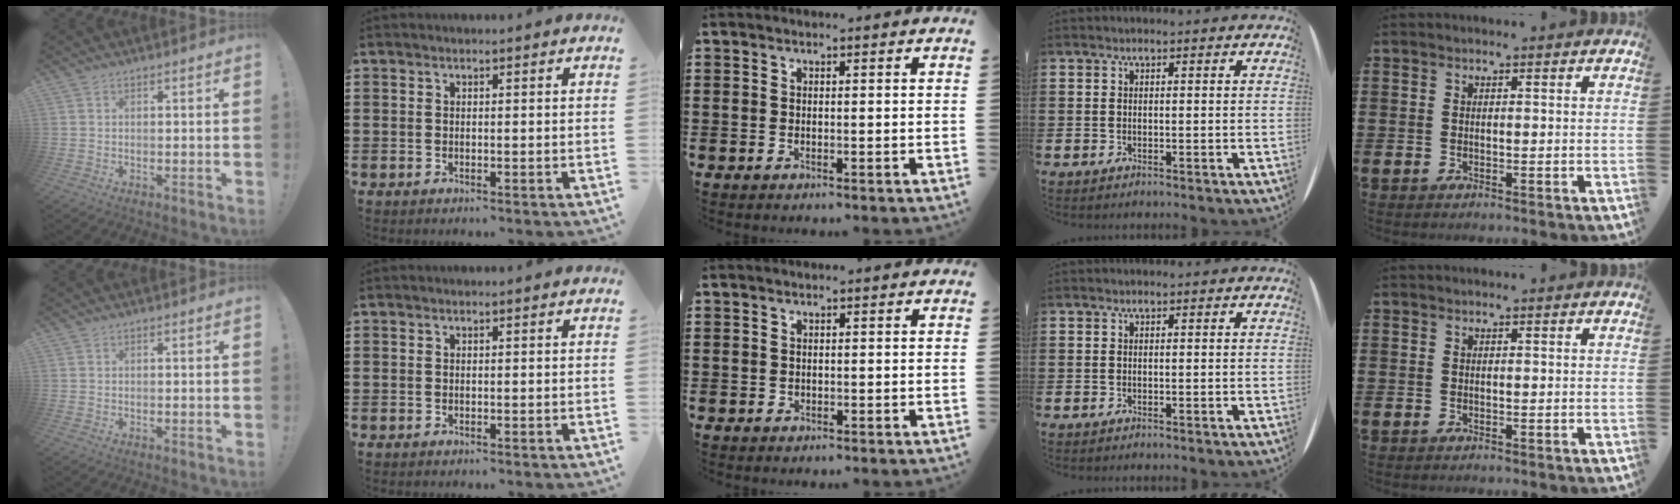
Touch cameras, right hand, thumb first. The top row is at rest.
{}